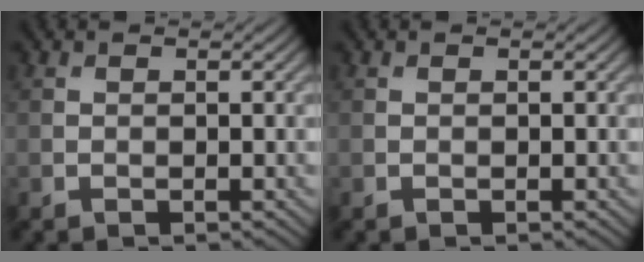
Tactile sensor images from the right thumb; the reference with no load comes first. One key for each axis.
{"total": 0.0}